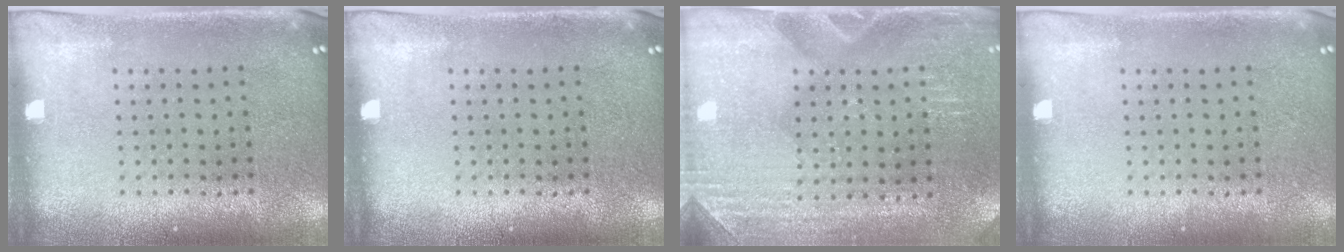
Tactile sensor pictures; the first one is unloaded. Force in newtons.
{"total": 0.0}
{"total": 2.9, "press": 2.8, "slide": 0.4}
{"total": 0.0}